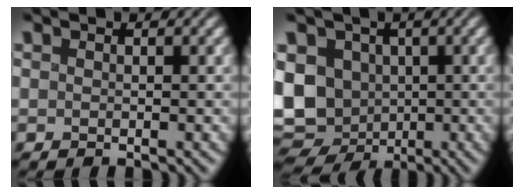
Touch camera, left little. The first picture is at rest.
{"total": 9.9, "force": [-1.9, 8.0, 5.6], "torque": [-0.099, -0.010, -0.036]}